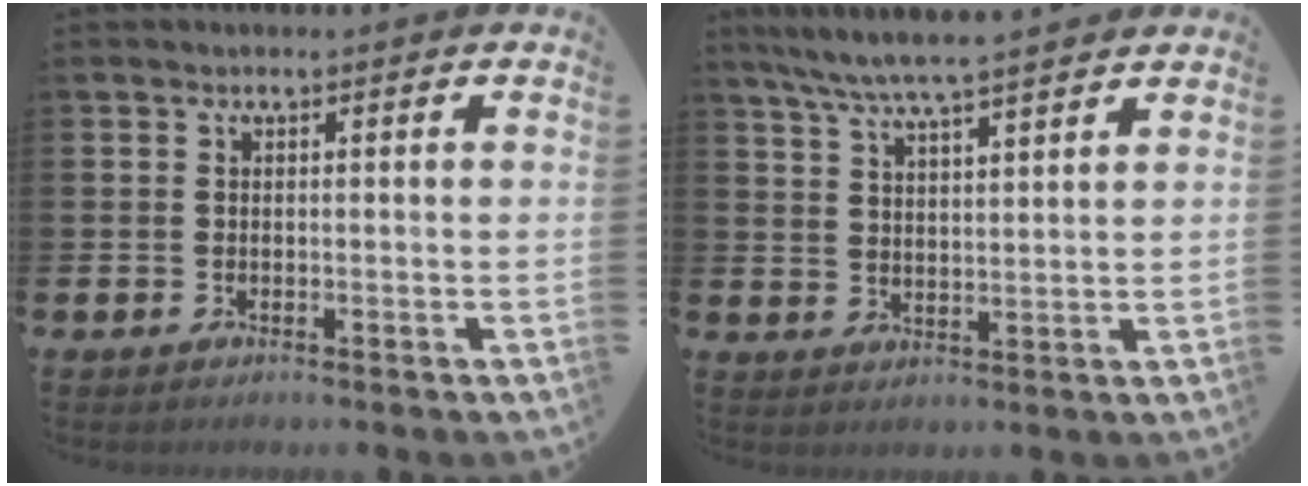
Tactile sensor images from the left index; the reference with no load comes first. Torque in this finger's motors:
{"motor_torque": [-0.04, -0.65, 0.79, 0.21]}